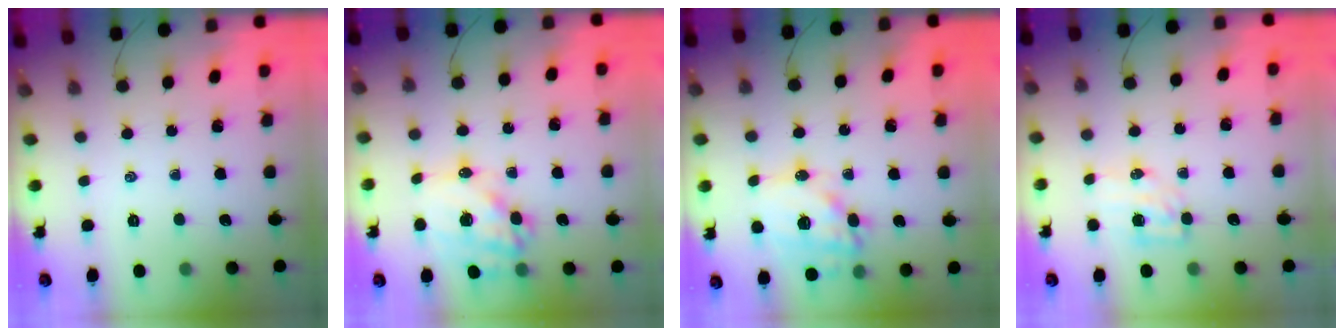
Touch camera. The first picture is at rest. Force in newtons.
{"total": 16.8, "press": 16.4, "slide": 3.6}
{"total": 15.5, "press": 15.2, "slide": 3.0}
{"total": 5.4, "press": 5.4, "slide": 0.4}